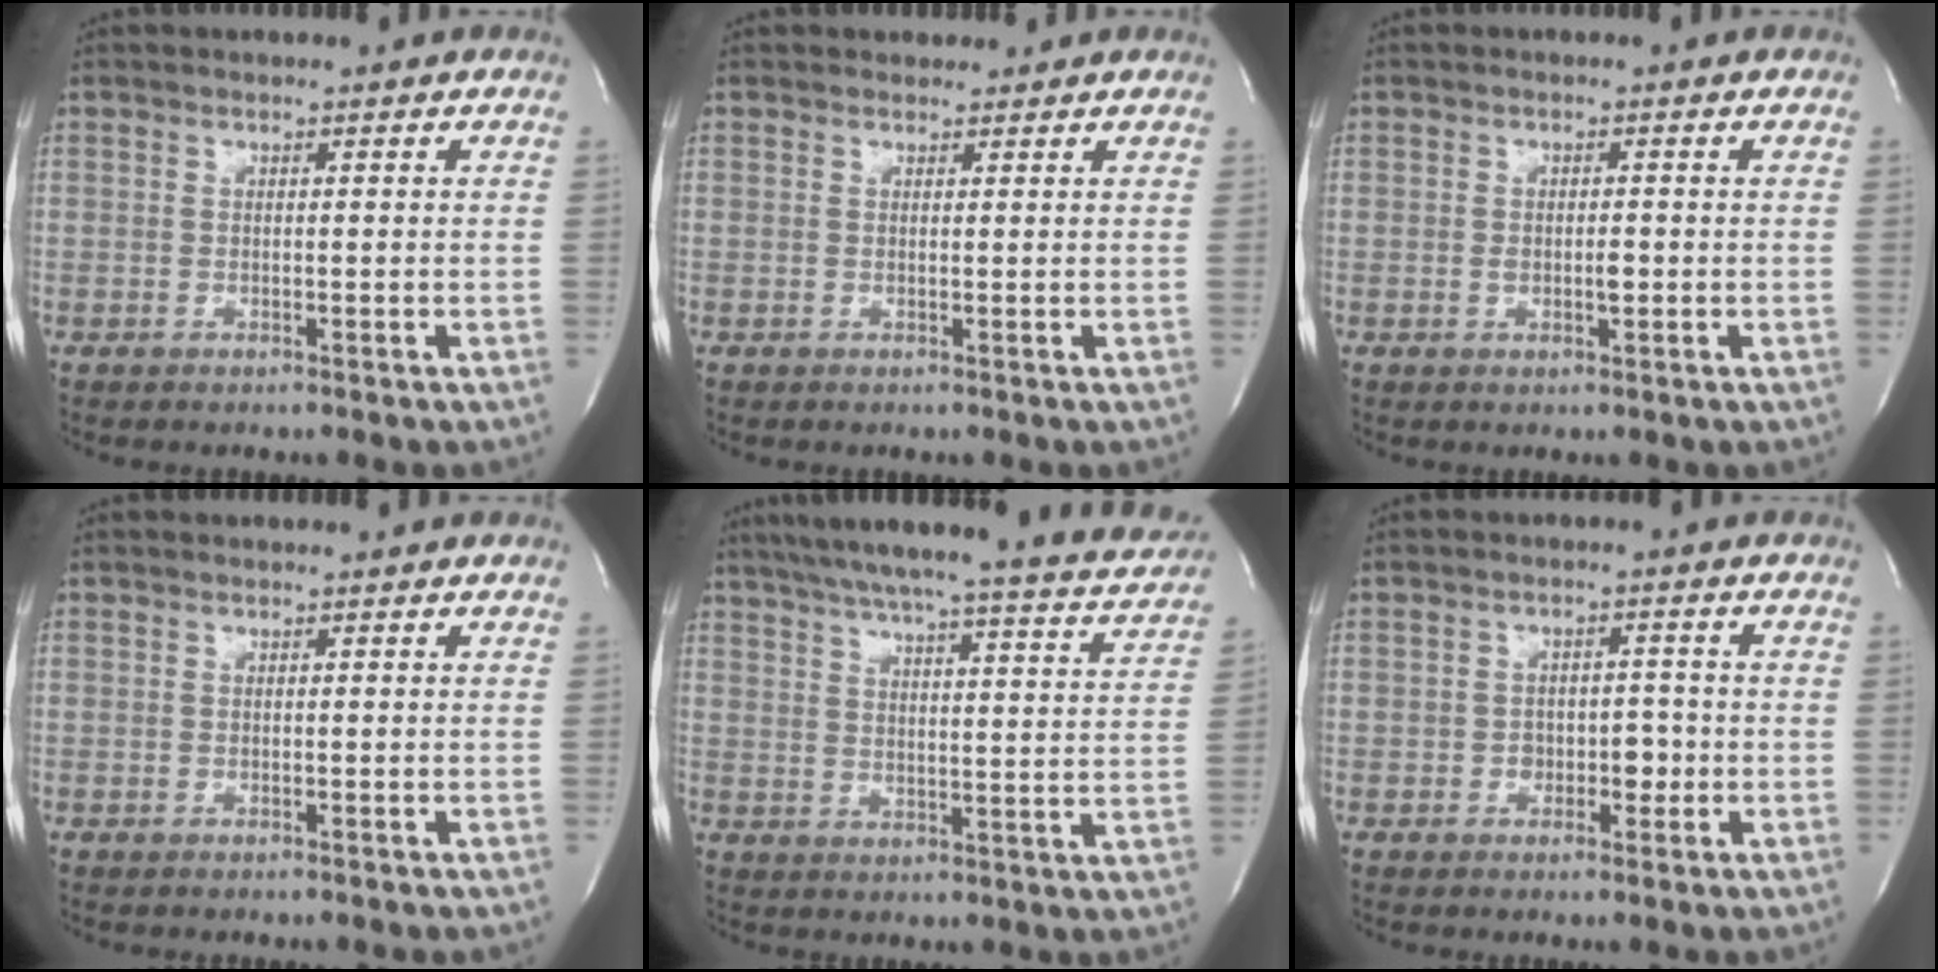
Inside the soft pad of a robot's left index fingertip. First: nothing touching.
{"total": 0.8, "force": [0.5, 0.6, -0.1], "torque": [0.002, 0.003, 0.002]}
{"total": 2.1, "force": [-0.7, 0.8, 1.8], "torque": [-0.034, -0.004, -0.009]}
{"total": 0.0}
{"total": 22.2, "force": [20.2, 1.2, 9.2], "torque": [-0.139, -0.044, 0.248]}
{"total": 3.6, "force": [-1.4, 2.3, 2.4], "torque": [-0.025, 0.006, -0.019]}